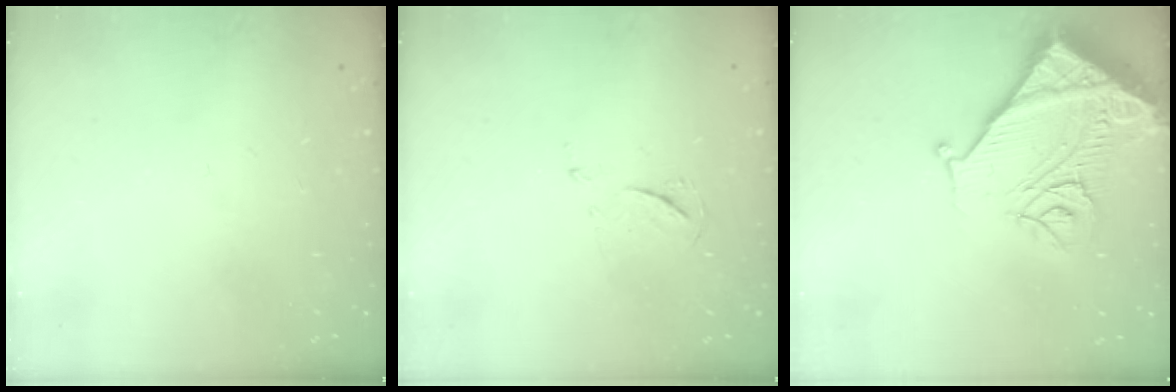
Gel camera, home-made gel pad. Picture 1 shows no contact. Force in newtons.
{"total": 5.6, "press": 5.6, "slide": 0.8}
{"total": 14.2, "press": 14.1, "slide": 1.8}